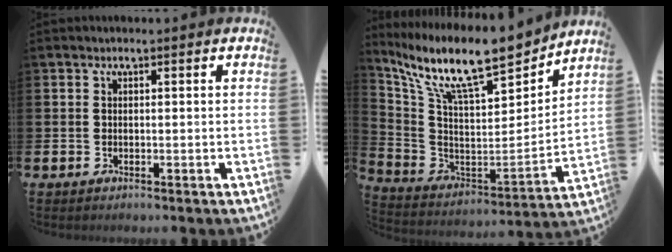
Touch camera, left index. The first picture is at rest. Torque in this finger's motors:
{"motor_torque": [0.52, -0.62, 1.06, 0.21]}